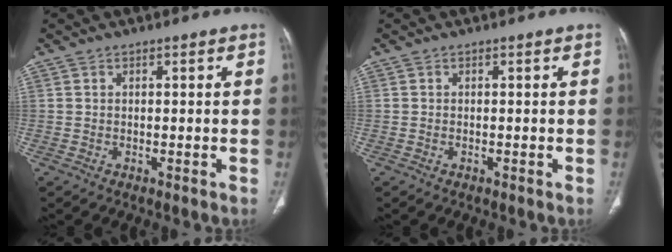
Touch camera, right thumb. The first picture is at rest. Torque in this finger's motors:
{"motor_torque": [0.28, -0.28, -0.40, -0.11, 0.03]}